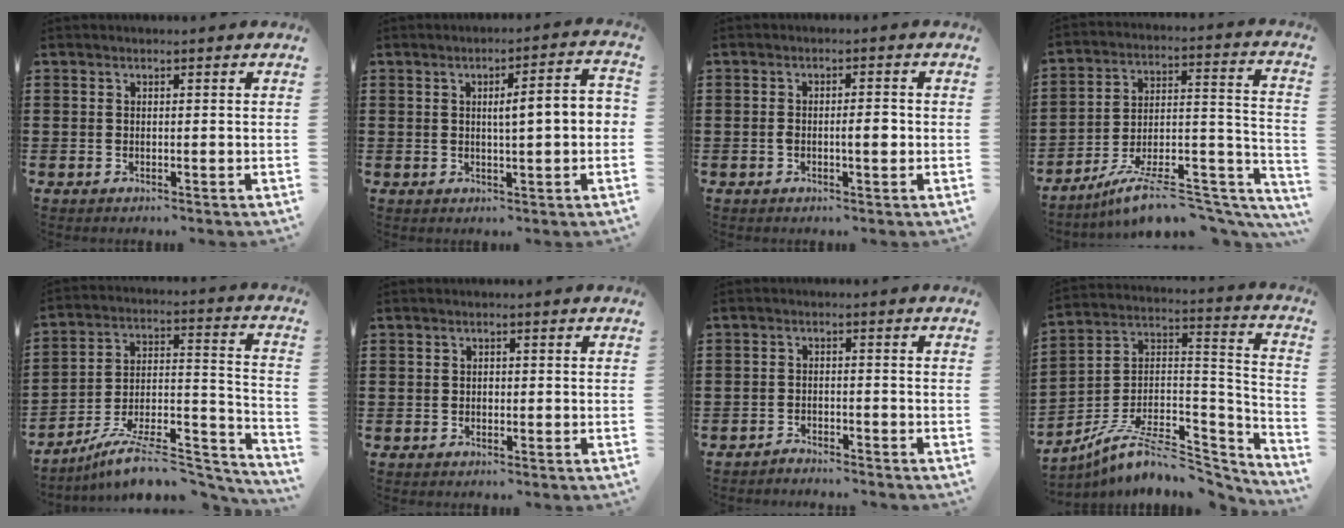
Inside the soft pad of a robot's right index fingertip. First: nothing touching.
{"total": 4.4, "force": [0.2, 0.4, 4.3], "torque": [-0.070, -0.002, -0.003]}
{"total": 3.0, "force": [-0.5, 0.9, 2.9], "torque": [-0.044, -0.001, -0.012]}
{"total": 10.6, "force": [-8.1, 2.3, 6.5], "torque": [-0.095, 0.022, -0.149]}
{"total": 10.9, "force": [-9.0, 2.5, 5.7], "torque": [-0.079, 0.027, -0.167]}
{"total": 0.5, "force": [-0.1, 0.4, 0.4], "torque": [-0.009, -0.001, -0.003]}
{"total": 1.9, "force": [-1.8, 0.1, -0.2], "torque": [-0.003, 0.006, -0.040]}
{"total": 9.8, "force": [-6.9, 3.6, 6.1], "torque": [-0.112, 0.012, -0.133]}